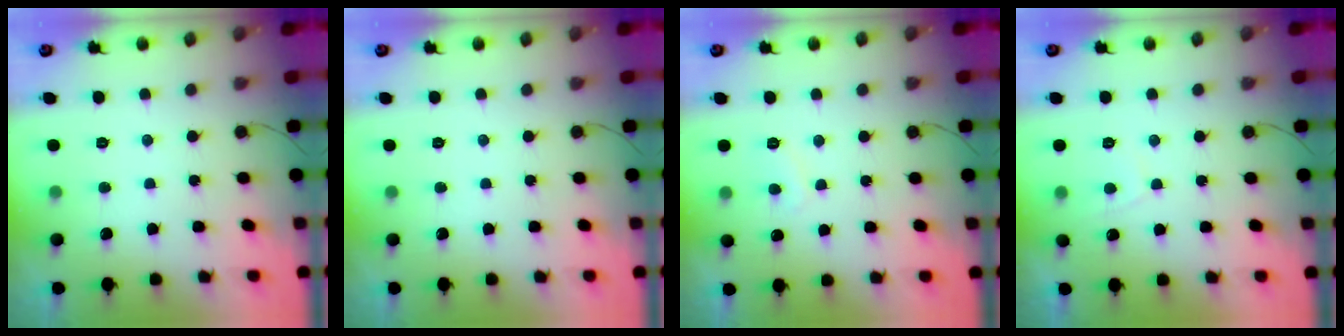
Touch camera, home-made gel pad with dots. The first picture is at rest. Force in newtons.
{"total": 0.0}
{"total": 3.5, "press": 3.5, "slide": 0.3}
{"total": 1.6, "press": 1.5, "slide": 0.6}